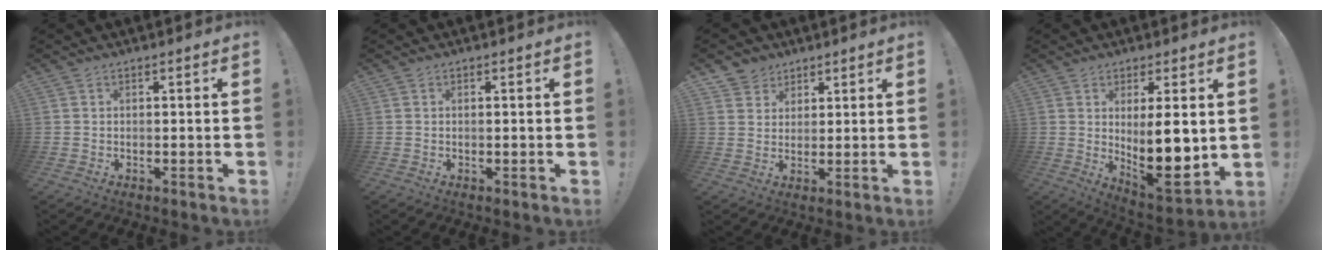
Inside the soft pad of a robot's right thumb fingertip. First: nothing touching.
{"total": 0.0}
{"total": 5.2, "force": [3.3, 4.1, 0.0], "torque": [0.001, -0.022, 0.064]}
{"total": 12.6, "force": [1.6, 4.5, 11.6], "torque": [-0.163, -0.035, 0.035]}